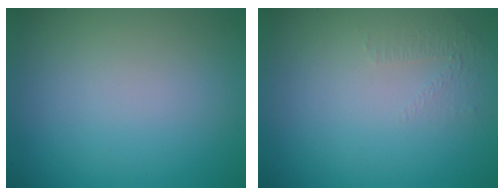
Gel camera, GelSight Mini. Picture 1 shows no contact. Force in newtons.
{"total": 0.9, "press": 0.4, "slide": 0.8}